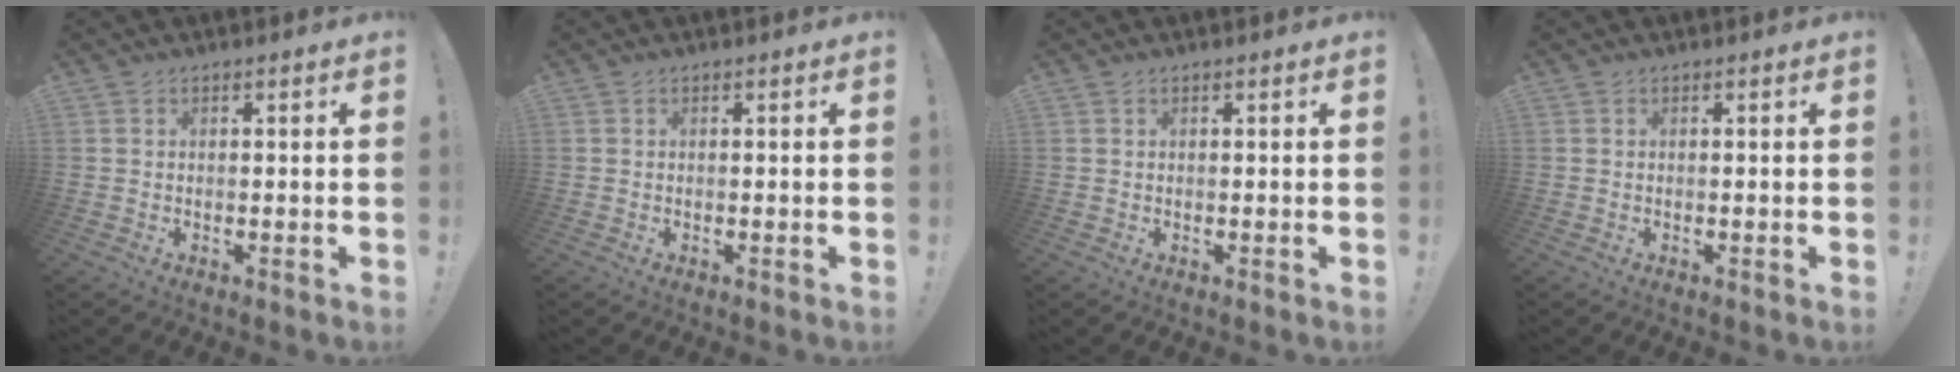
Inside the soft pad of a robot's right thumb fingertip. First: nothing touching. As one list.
[{"total": 0.0}, {"total": 0.0}, {"total": 0.0}]